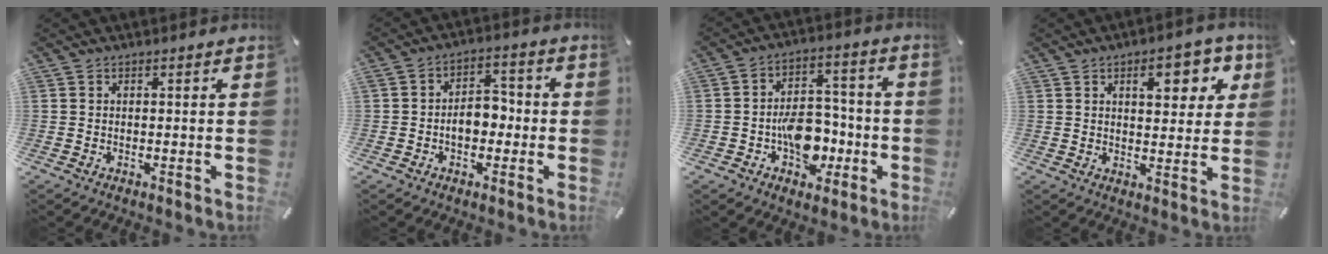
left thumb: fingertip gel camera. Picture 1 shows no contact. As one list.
[{"total": 6.9, "force": [-1.7, 5.0, 4.5], "torque": [-0.062, 0.013, -0.032]}, {"total": 11.5, "force": [-4.0, 8.1, 7.1], "torque": [-0.106, 0.029, -0.064]}, {"total": 10.3, "force": [4.3, 5.1, 7.8], "torque": [-0.089, -0.013, 0.065]}]